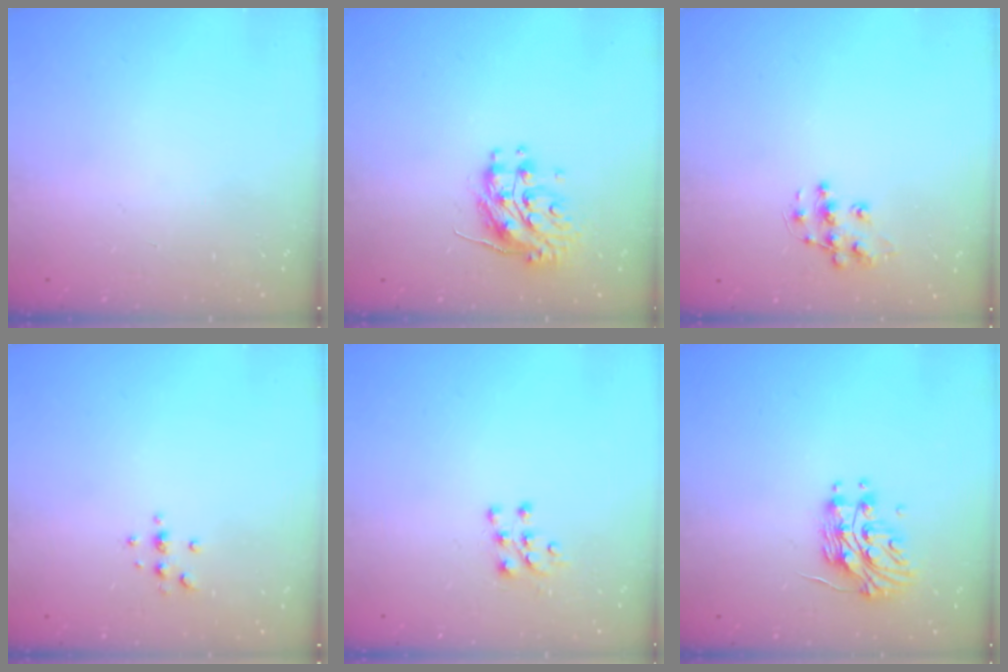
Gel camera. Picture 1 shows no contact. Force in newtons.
{"total": 10.2, "press": 10.2, "slide": 0.8}
{"total": 9.8, "press": 9.8, "slide": 0.6}
{"total": 2.9, "press": 2.9, "slide": 0.4}
{"total": 6.5, "press": 6.4, "slide": 0.7}
{"total": 11.8, "press": 11.8, "slide": 0.6}